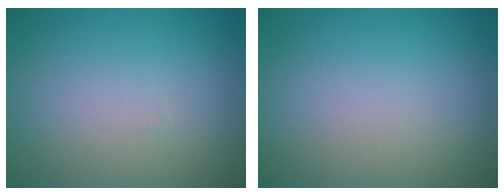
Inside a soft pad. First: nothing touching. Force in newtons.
{"total": 0.0}